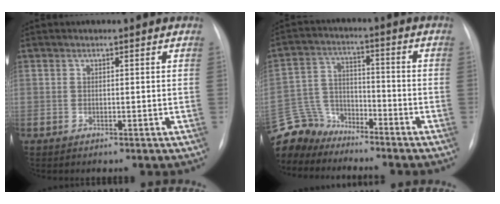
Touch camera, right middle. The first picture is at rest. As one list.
[{"total": 10.0, "force": [-9.3, 3.5, 0.0], "torque": [-0.013, 0.019, -0.183]}]